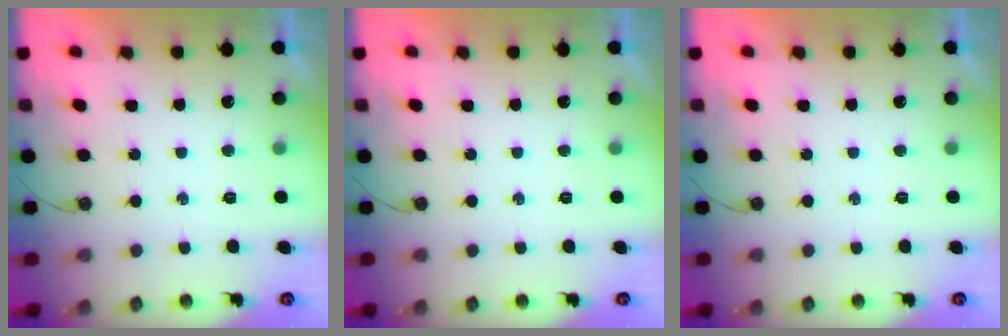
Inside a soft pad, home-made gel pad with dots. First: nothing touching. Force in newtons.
{"total": 0.0}
{"total": 0.0}